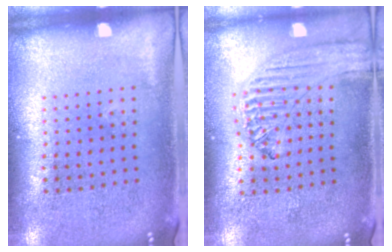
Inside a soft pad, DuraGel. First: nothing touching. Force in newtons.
{"total": 1.2, "press": 1.2, "slide": 0.1}